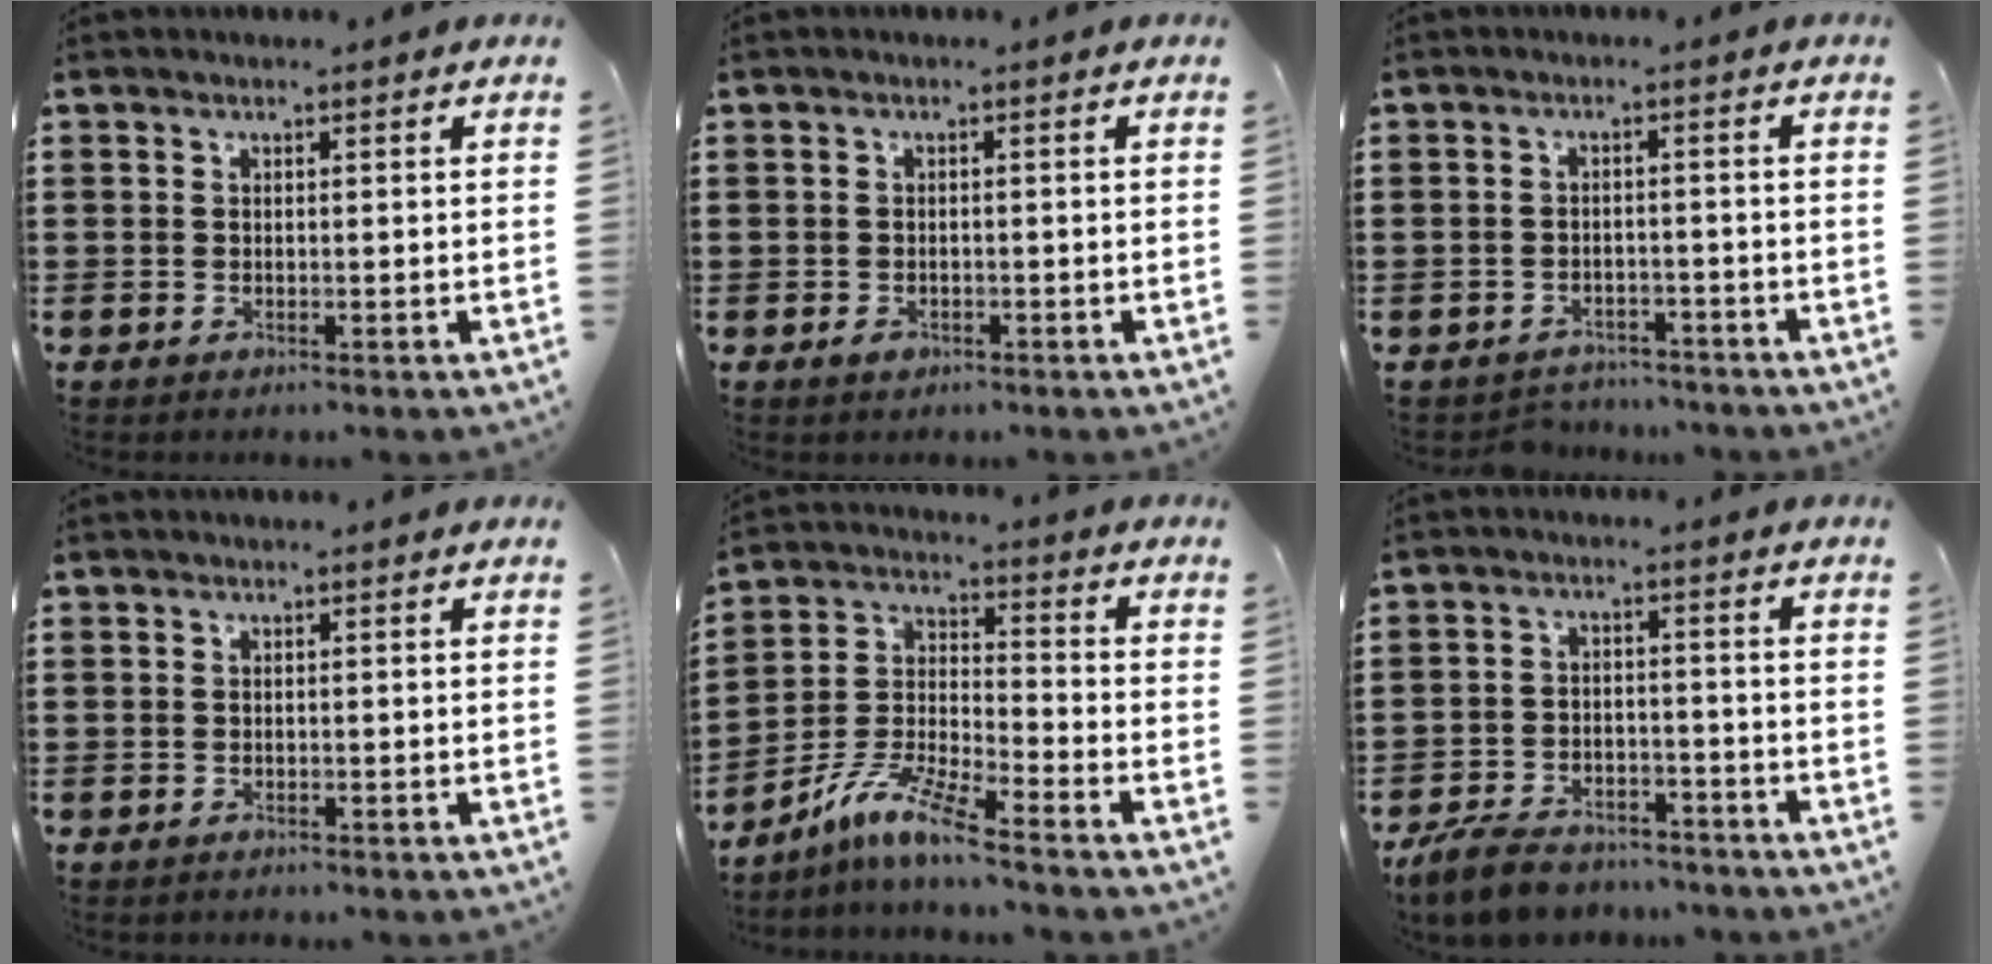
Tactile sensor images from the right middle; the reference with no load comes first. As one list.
[{"total": 0.9, "force": [-0.6, 0.4, 0.4], "torque": [-0.011, -0.003, -0.011]}, {"total": 2.5, "force": [-2.4, 0.5, -0.2], "torque": [-0.005, -0.001, -0.054]}, {"total": 0.6, "force": [-0.5, 0.3, 0.0], "torque": [0.000, 0.001, -0.011]}, {"total": 9.0, "force": [-7.5, 0.3, 5.1], "torque": [-0.118, -0.010, -0.149]}, {"total": 6.3, "force": [-5.8, 1.6, 1.7], "torque": [-0.045, 0.010, -0.116]}]